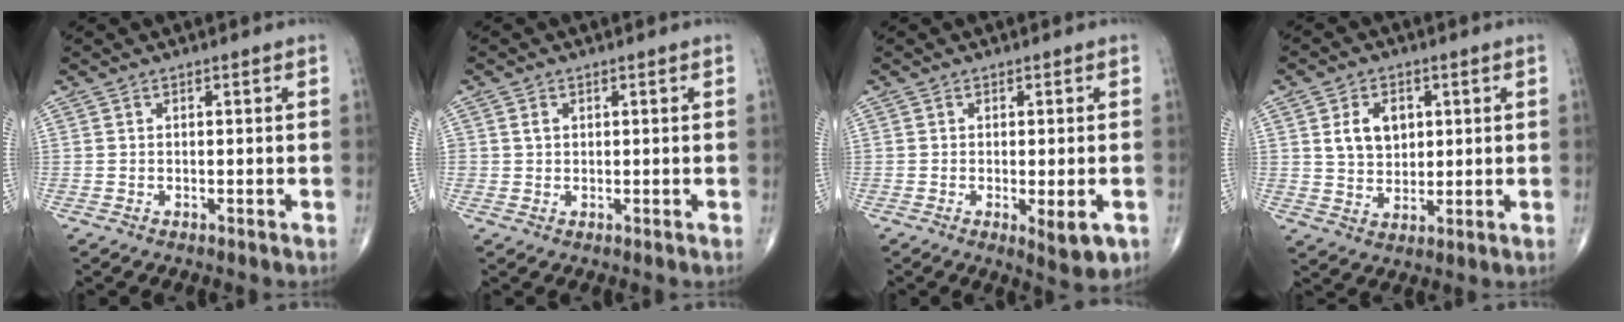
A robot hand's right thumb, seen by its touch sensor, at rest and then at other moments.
{"total": 1.4, "force": [0.4, 1.2, 0.6], "torque": [-0.004, -0.001, 0.008]}
{"total": 5.5, "force": [-1.7, 1.7, 4.9], "torque": [-0.067, -0.013, -0.019]}
{"total": 6.2, "force": [1.7, 4.6, 3.8], "torque": [-0.044, -0.010, 0.033]}